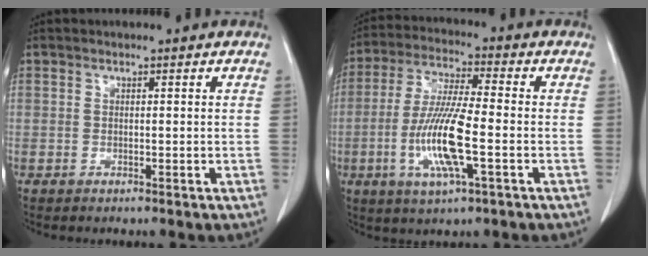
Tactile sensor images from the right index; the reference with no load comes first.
{"total": 12.2, "force": [-3.1, 1.4, 11.7], "torque": [-0.239, -0.012, -0.062]}